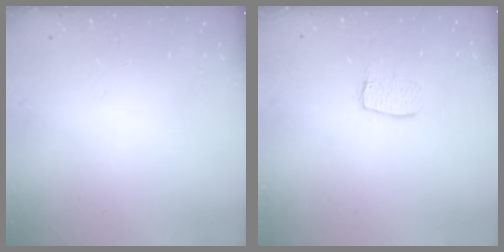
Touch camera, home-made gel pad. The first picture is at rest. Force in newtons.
{"total": 6.8, "press": 6.8, "slide": 0.3}